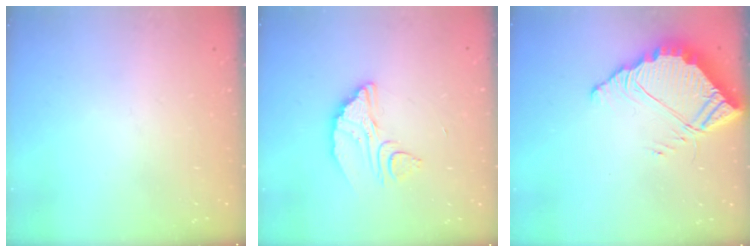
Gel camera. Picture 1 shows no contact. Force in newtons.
{"total": 8.8, "press": 8.8, "slide": 0.8}
{"total": 8.9, "press": 8.9, "slide": 0.6}